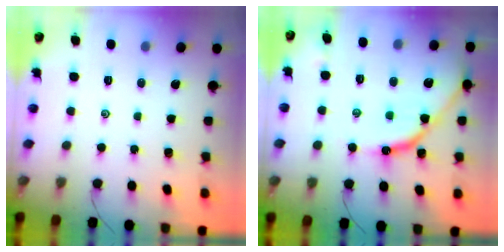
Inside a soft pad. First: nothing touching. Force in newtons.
{"total": 12.5, "press": 12.5, "slide": 0.9}